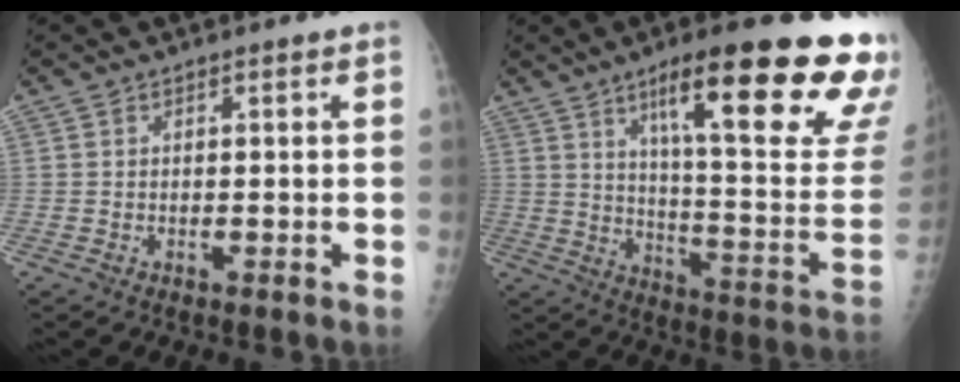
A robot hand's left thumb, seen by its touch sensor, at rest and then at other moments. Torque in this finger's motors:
{"motor_torque": [3.25, 1.76, 1.74, -1.03, 0.52]}